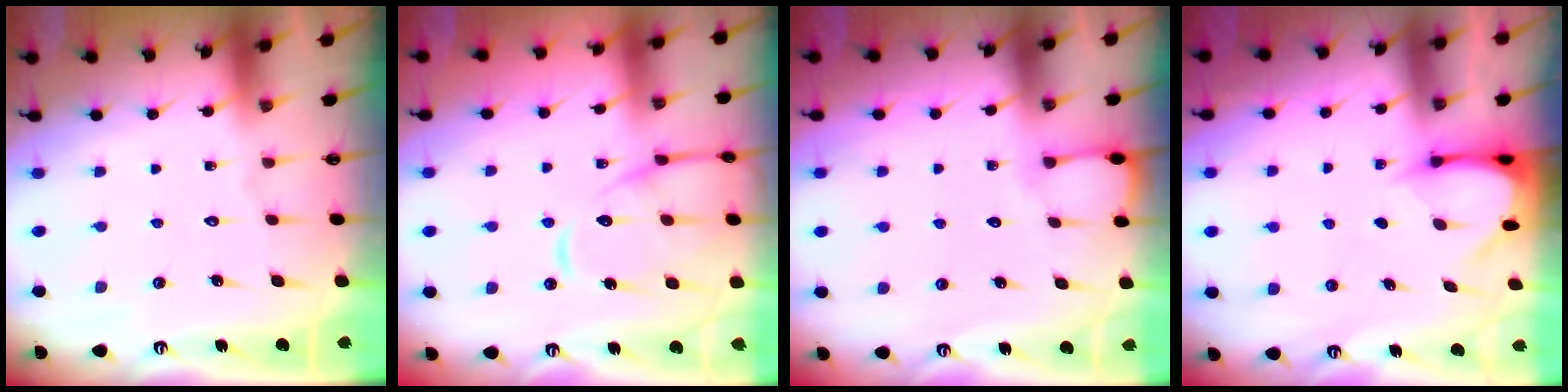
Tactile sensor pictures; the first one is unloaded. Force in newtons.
{"total": 12.3, "press": 12.2, "slide": 1.3}
{"total": 2.4, "press": 2.4, "slide": 0.3}
{"total": 3.7, "press": 3.7, "slide": 0.2}